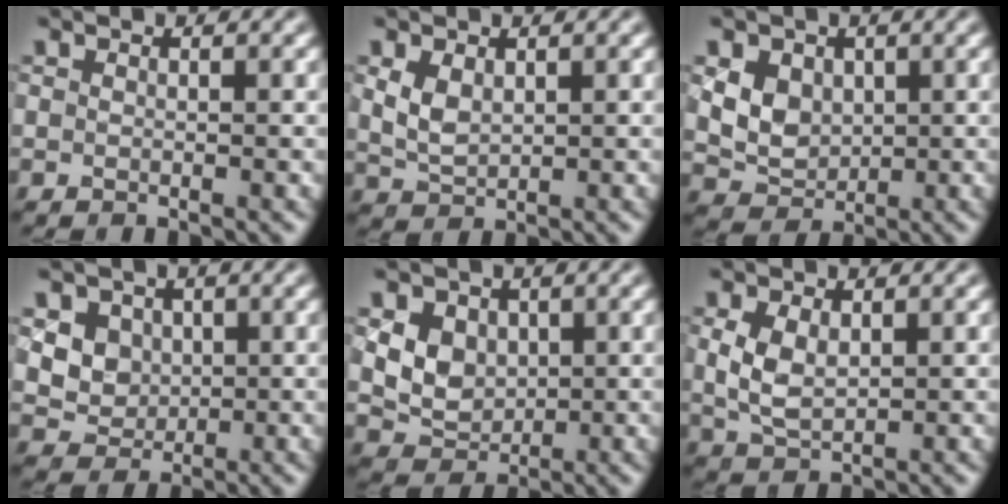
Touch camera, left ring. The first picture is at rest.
{"total": 2.5, "force": [0.8, 1.6, 1.7], "torque": [-0.043, -0.002, 0.024]}
{"total": 4.0, "force": [1.0, 3.2, 2.1], "torque": [-0.052, -0.005, 0.028]}
{"total": 4.6, "force": [1.6, 3.8, 1.9], "torque": [-0.049, 0.000, 0.040]}
{"total": 4.4, "force": [1.1, 3.6, 2.3], "torque": [-0.053, -0.002, 0.025]}
{"total": 3.4, "force": [0.6, 2.1, 2.6], "torque": [-0.063, -0.001, 0.017]}